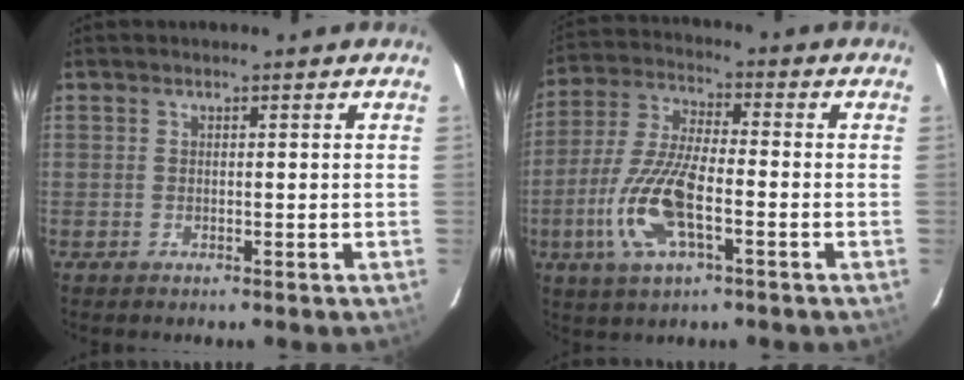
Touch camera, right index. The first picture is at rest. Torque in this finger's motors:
{"motor_torque": [1.59, -0.55, 0.40, 0.13]}